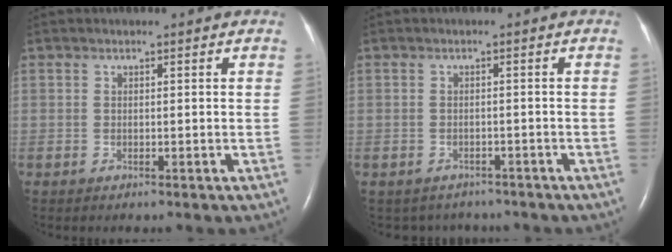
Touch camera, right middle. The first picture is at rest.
{"total": 4.6, "force": [-4.0, 2.2, -0.1], "torque": [0.001, 0.007, -0.048]}